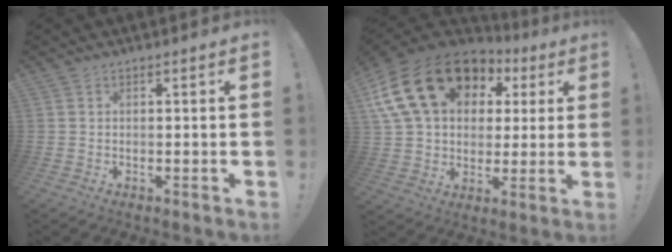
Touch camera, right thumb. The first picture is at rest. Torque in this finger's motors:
{"motor_torque": [1.50, 1.71, 2.44, 0.33, 0.19]}